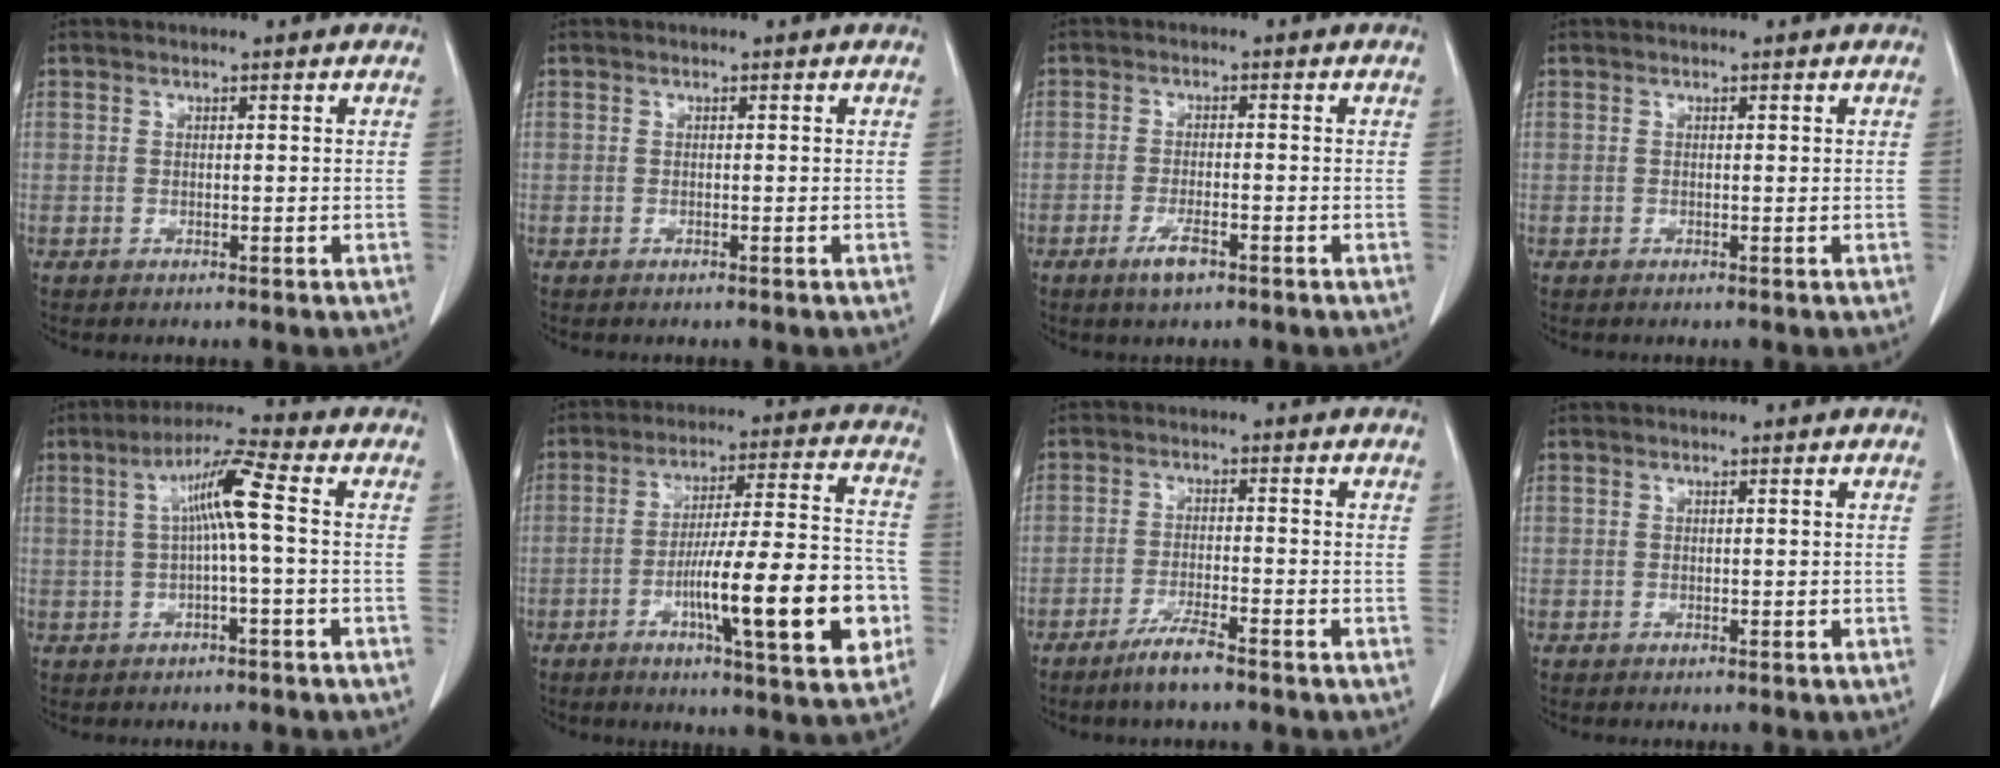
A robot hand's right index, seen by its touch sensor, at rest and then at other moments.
{"total": 0.0}
{"total": 3.5, "force": [-2.1, 0.7, 2.7], "torque": [-0.054, -0.003, -0.035]}
{"total": 0.0}
{"total": 6.8, "force": [0.6, -0.2, 6.8], "torque": [-0.124, 0.020, 0.008]}
{"total": 18.3, "force": [-5.5, 2.2, 17.3], "torque": [-0.255, 0.009, -0.076]}
{"total": 4.6, "force": [-3.5, 0.0, 3.0], "torque": [-0.060, -0.009, -0.069]}
{"total": 0.0}